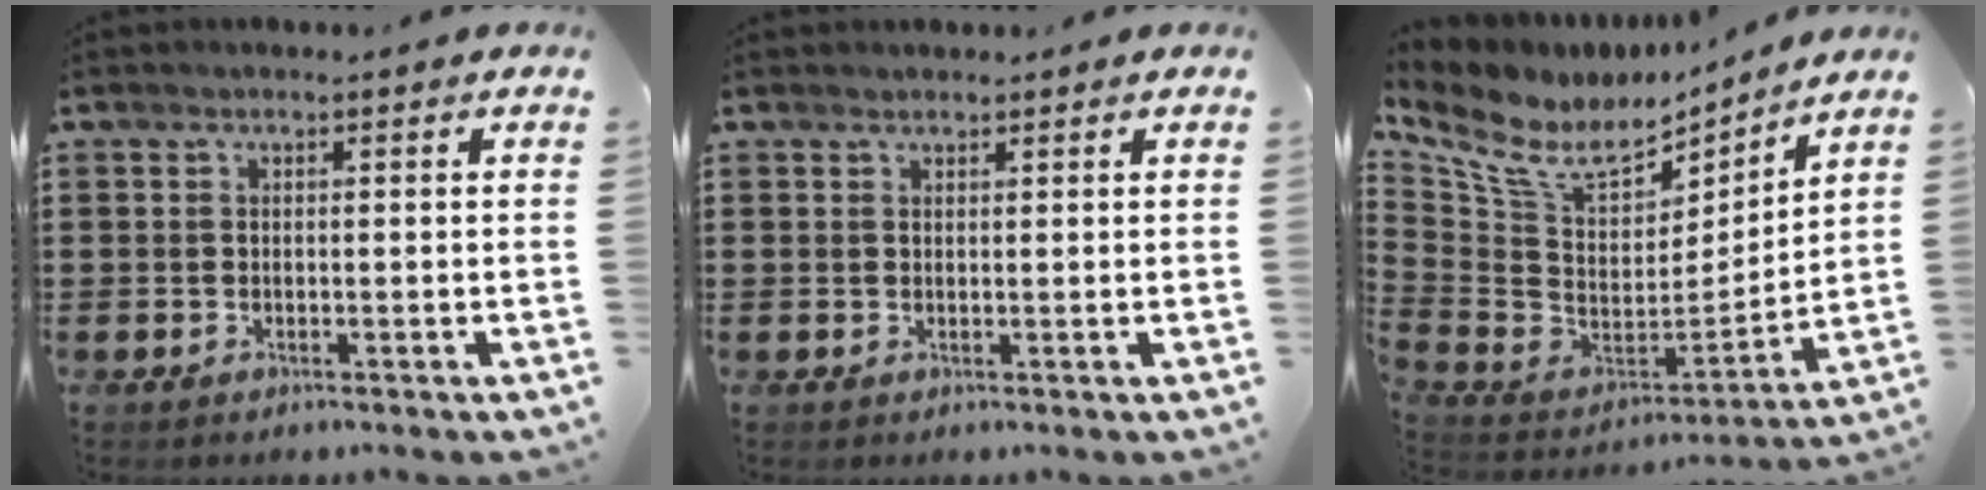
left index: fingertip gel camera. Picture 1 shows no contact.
{"total": 0.8, "force": [0.7, 0.3, -0.3], "torque": [0.003, 0.000, 0.014]}
{"total": 10.0, "force": [6.8, 5.1, 5.3], "torque": [-0.147, -0.046, 0.119]}